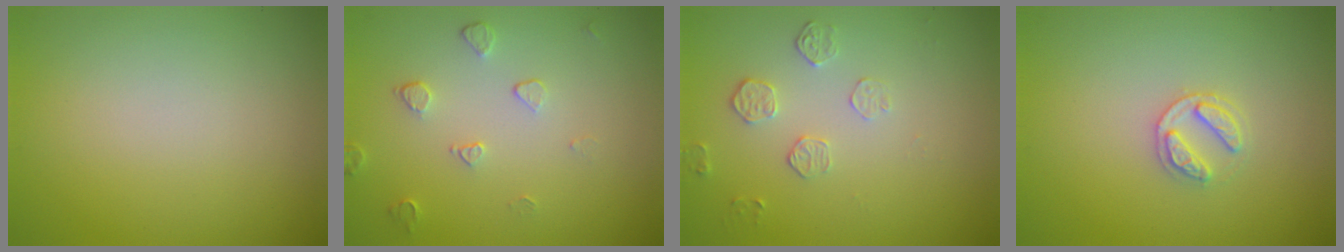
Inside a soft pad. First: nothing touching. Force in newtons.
{"total": 1.5, "press": 0.9, "slide": 1.1}
{"total": 1.7, "press": 1.0, "slide": 1.4}
{"total": 2.0, "press": 2.0, "slide": 0.3}